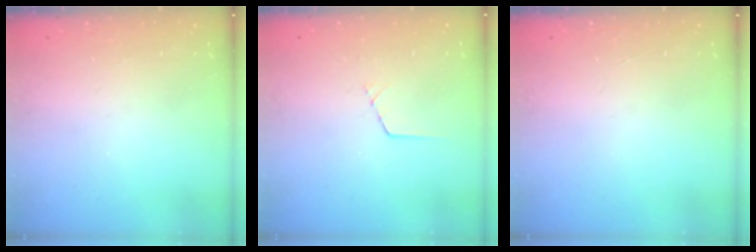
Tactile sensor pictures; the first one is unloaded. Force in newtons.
{"total": 1.6, "press": 1.6, "slide": 0.1}
{"total": 0.0}